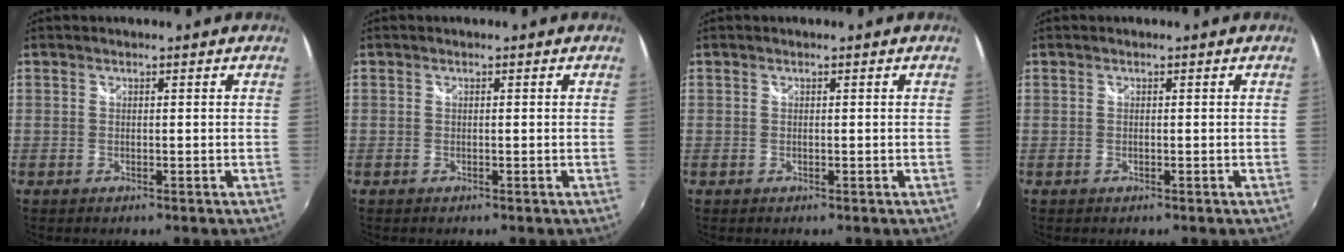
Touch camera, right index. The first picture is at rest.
{"total": 0.0}
{"total": 0.0}
{"total": 0.0}